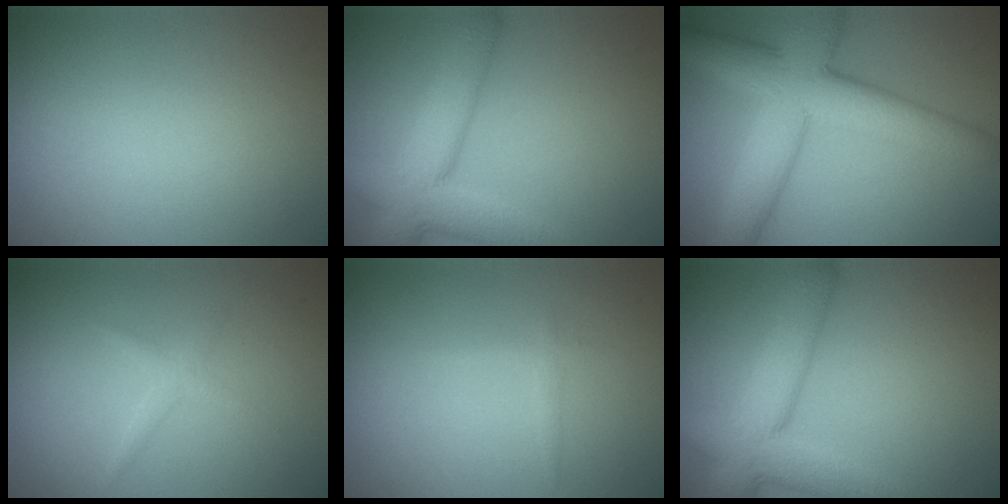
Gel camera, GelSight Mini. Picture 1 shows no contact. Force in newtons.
{"total": 6.8, "press": 6.8, "slide": 0.4}
{"total": 8.3, "press": 8.3, "slide": 0.2}
{"total": 1.1, "press": 1.1, "slide": 0.0}
{"total": 0.7, "press": 0.7, "slide": 0.1}
{"total": 6.8, "press": 6.8, "slide": 0.4}